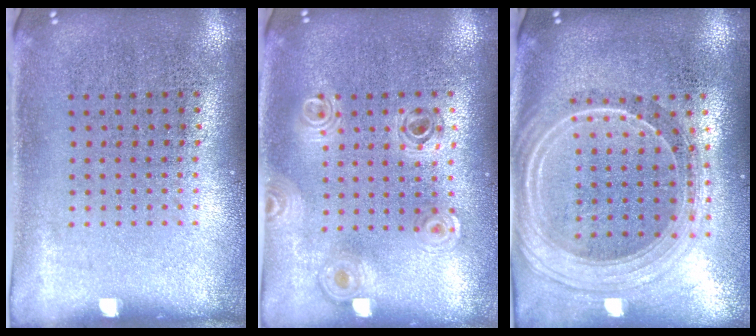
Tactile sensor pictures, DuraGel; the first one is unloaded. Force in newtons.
{"total": 0.9, "press": 0.9, "slide": 0.0}
{"total": 2.3, "press": 1.9, "slide": 1.3}